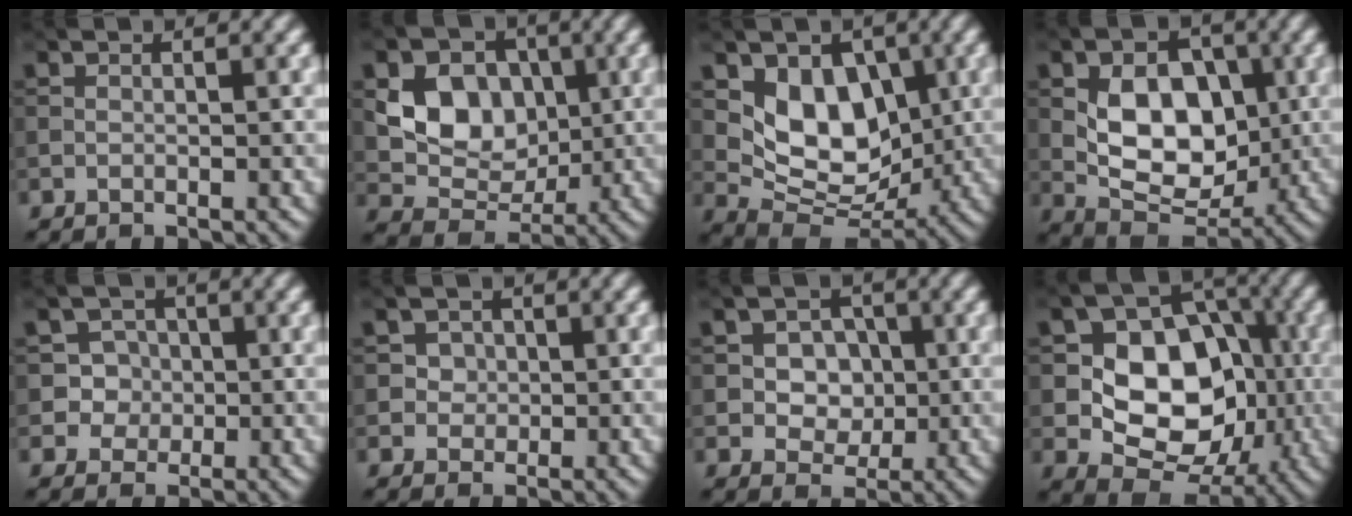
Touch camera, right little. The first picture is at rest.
{"total": 6.4, "force": [0.9, 5.1, 3.8], "torque": [-0.063, -0.005, 0.010]}
{"total": 6.5, "force": [1.0, 4.6, 4.5], "torque": [-0.073, -0.019, 0.013]}
{"total": 7.5, "force": [0.1, 4.9, 5.6], "torque": [-0.098, -0.009, -0.003]}
{"total": 3.4, "force": [0.3, 3.3, 0.9], "torque": [-0.007, -0.001, 0.006]}
{"total": 2.7, "force": [0.9, 2.4, 1.1], "torque": [-0.027, -0.005, 0.017]}
{"total": 3.9, "force": [-0.1, 3.2, 2.3], "torque": [-0.037, 0.002, -0.017]}
{"total": 9.6, "force": [-1.3, 6.9, 6.6], "torque": [-0.096, 0.011, -0.030]}